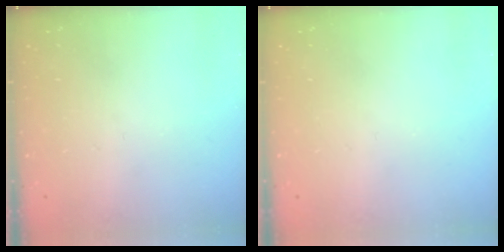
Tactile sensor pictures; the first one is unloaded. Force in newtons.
{"total": 0.0}